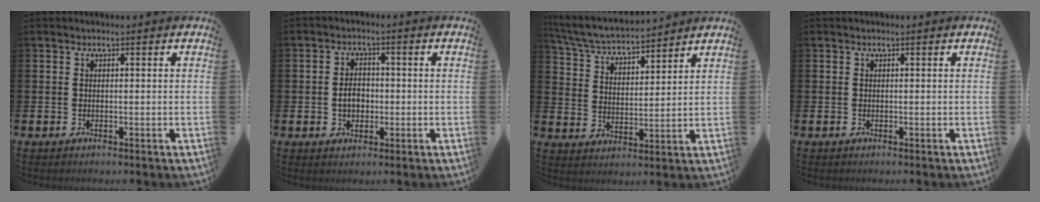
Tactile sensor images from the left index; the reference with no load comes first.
{"total": 3.3, "force": [-0.5, 2.5, 2.1], "torque": [-0.024, -0.001, -0.017]}
{"total": 5.5, "force": [5.3, 0.7, 1.3], "torque": [-0.049, -0.038, 0.090]}
{"total": 0.0}